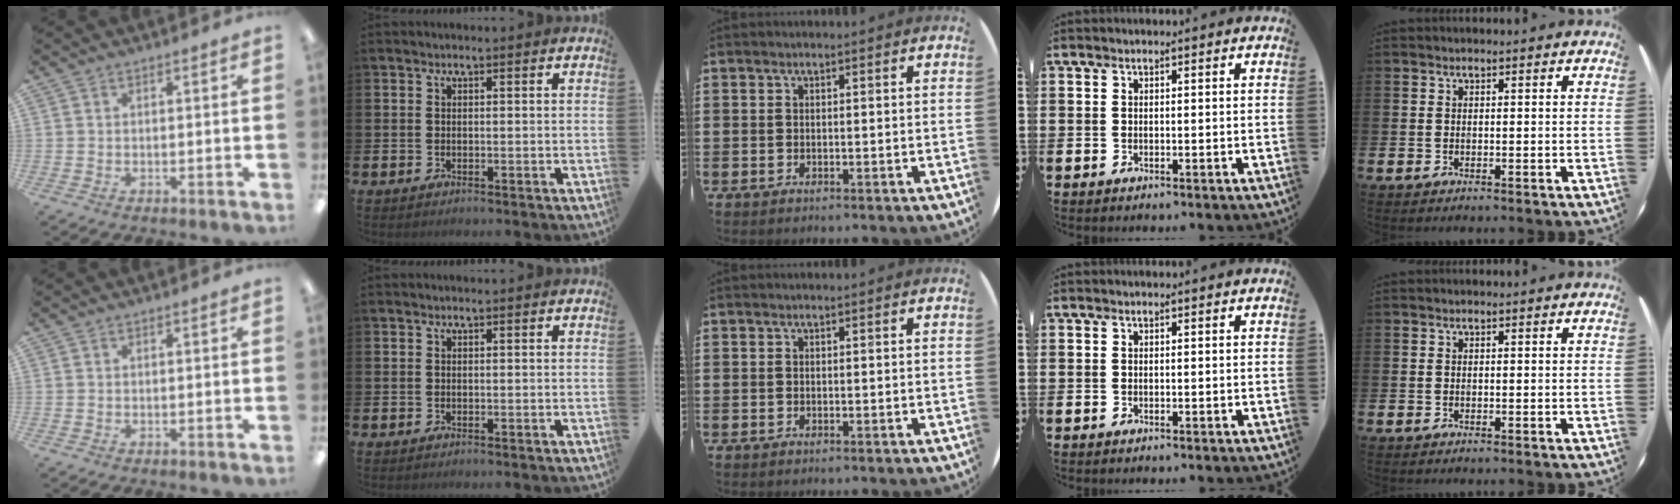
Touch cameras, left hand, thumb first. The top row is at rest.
{}